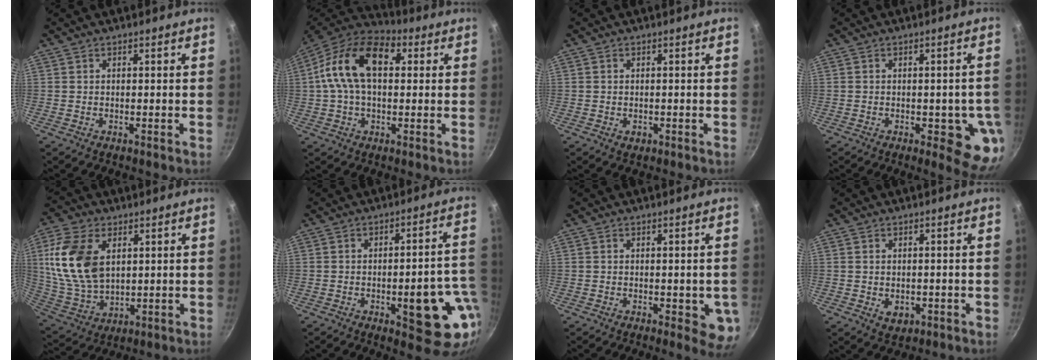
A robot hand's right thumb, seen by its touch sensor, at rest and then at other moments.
{"total": 16.4, "force": [2.9, 10.0, 12.7], "torque": [-0.202, 0.026, 0.027]}
{"total": 1.5, "force": [-0.5, 1.2, 0.8], "torque": [-0.010, 0.000, -0.007]}
{"total": 8.7, "force": [-2.4, 3.4, 7.6], "torque": [-0.054, 0.000, -0.028]}
{"total": 16.6, "force": [4.3, 10.4, 12.2], "torque": [-0.227, -0.014, 0.095]}
{"total": 15.8, "force": [-4.1, 6.1, 14.0], "torque": [-0.129, 0.028, -0.051]}
{"total": 6.4, "force": [-1.4, 2.8, 5.6], "torque": [-0.045, -0.003, -0.015]}
{"total": 3.3, "force": [-0.5, 2.5, 2.1], "torque": [-0.030, -0.005, -0.003]}